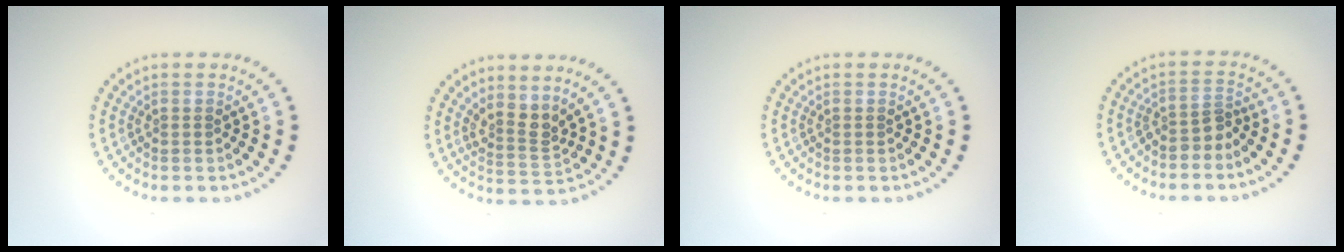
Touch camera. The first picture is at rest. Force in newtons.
{"total": 2.6, "press": 1.8, "slide": 1.8}
{"total": 0.0}
{"total": 2.1, "press": 1.5, "slide": 1.4}